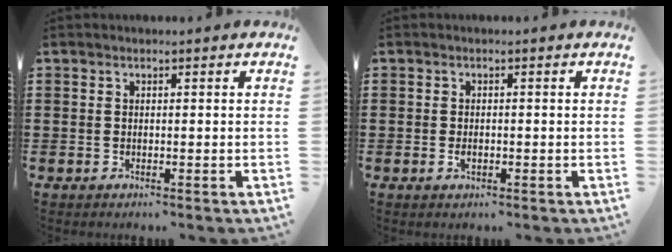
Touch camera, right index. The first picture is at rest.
{"total": 1.2, "force": [-0.5, 0.5, 0.9], "torque": [-0.019, -0.002, -0.009]}